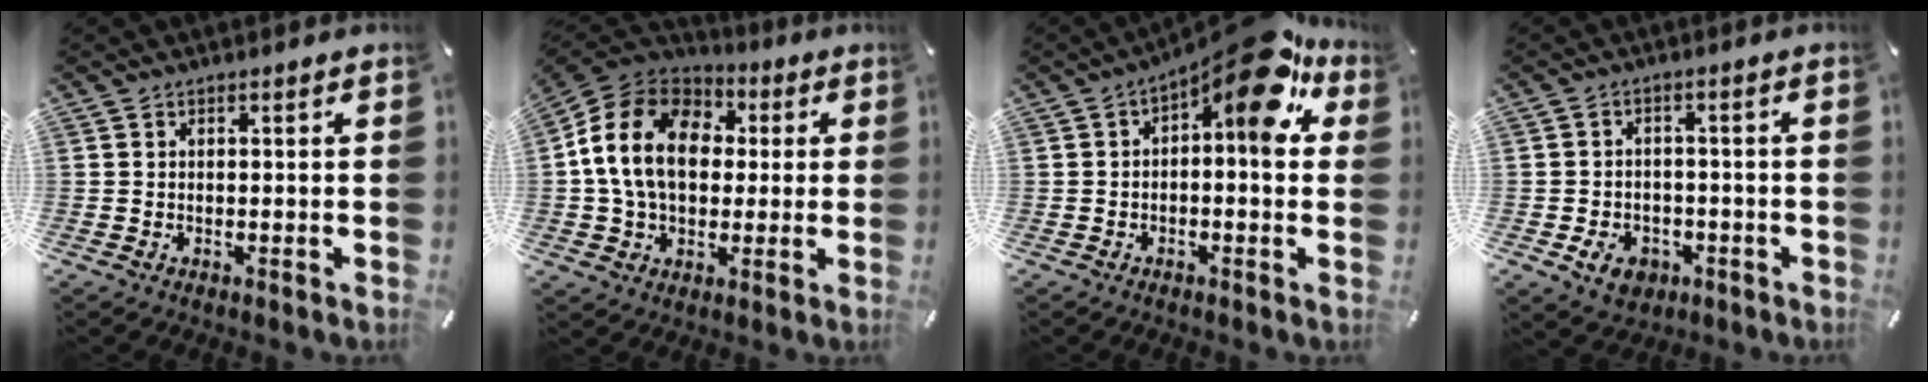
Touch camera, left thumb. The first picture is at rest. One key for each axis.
{"total": 16.6, "fx": 1.1, "fy": 13.4, "fz": 9.8, "tx": -0.218, "ty": 0.017, "tz": 0.018}
{"total": 12.9, "fx": 6.2, "fy": 4.4, "fz": 10.4, "tx": -0.137, "ty": -0.054, "tz": 0.096}
{"total": 6.2, "fx": -2.7, "fy": 4.9, "fz": 2.6, "tx": -0.051, "ty": 0.012, "tz": -0.049}